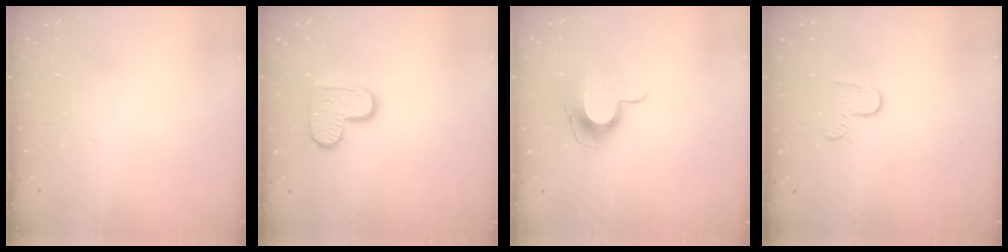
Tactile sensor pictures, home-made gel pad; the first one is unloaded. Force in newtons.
{"total": 11.4, "press": 11.3, "slide": 0.6}
{"total": 9.6, "press": 9.6, "slide": 0.1}
{"total": 6.4, "press": 6.4, "slide": 0.5}